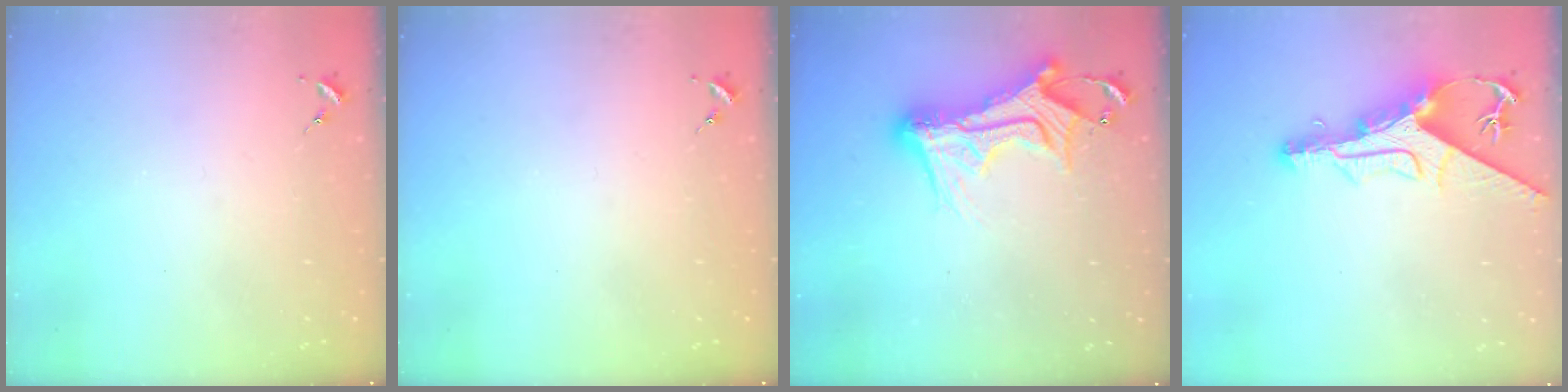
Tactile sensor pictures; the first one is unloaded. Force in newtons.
{"total": 0.0}
{"total": 16.3, "press": 16.2, "slide": 1.3}
{"total": 12.6, "press": 12.5, "slide": 1.4}